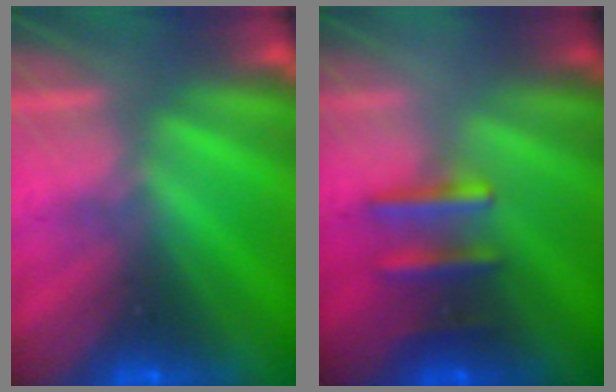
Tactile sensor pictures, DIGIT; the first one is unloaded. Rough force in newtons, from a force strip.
{"total": 2.5}